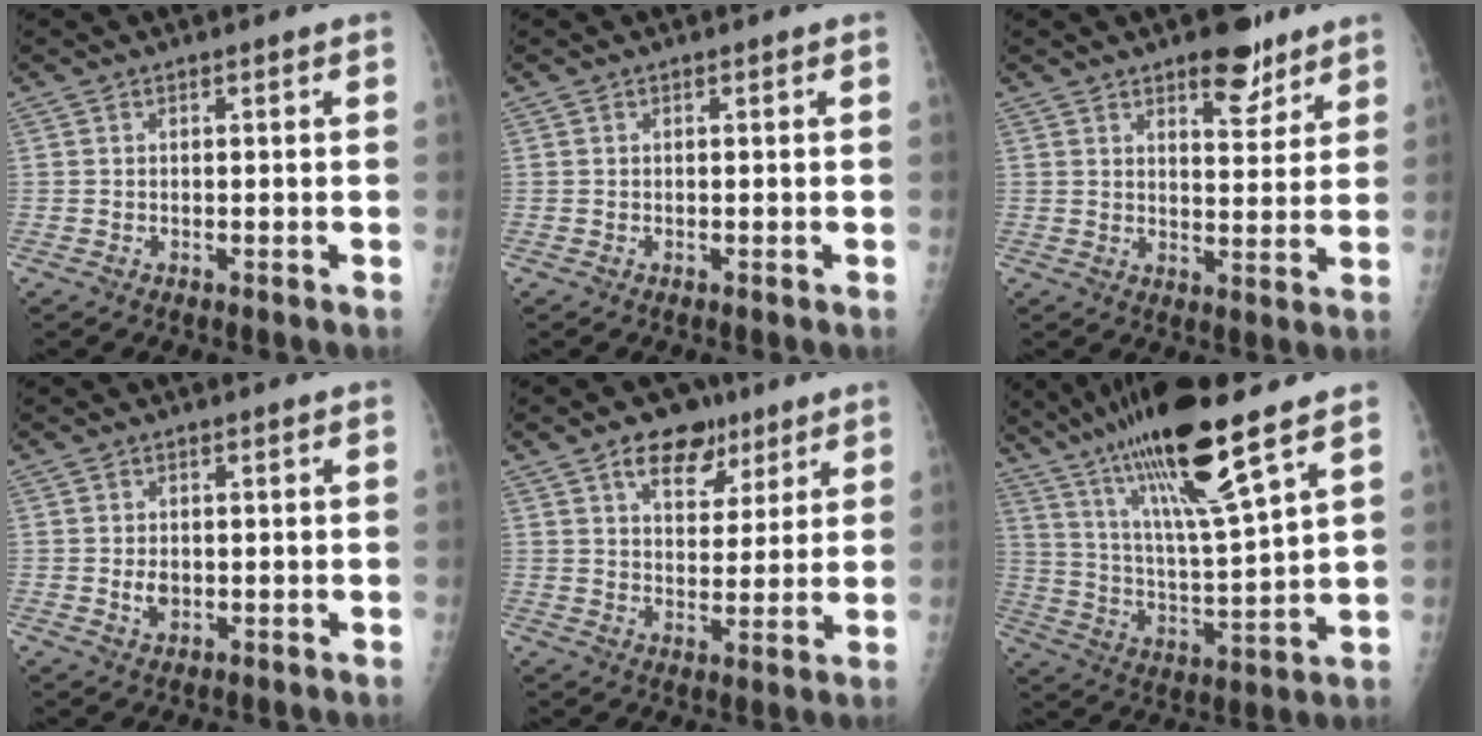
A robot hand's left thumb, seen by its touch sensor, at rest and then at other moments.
{"total": 0.0}
{"total": 8.3, "force": [5.6, 3.5, 4.9], "torque": [-0.040, -0.034, 0.080]}
{"total": 2.3, "force": [0.1, 1.7, 1.6], "torque": [-0.020, -0.003, 0.007]}
{"total": 10.0, "force": [6.1, 6.2, 4.9], "torque": [-0.039, -0.025, 0.093]}
{"total": 19.8, "force": [13.0, 2.0, 14.8], "torque": [-0.254, -0.057, 0.237]}